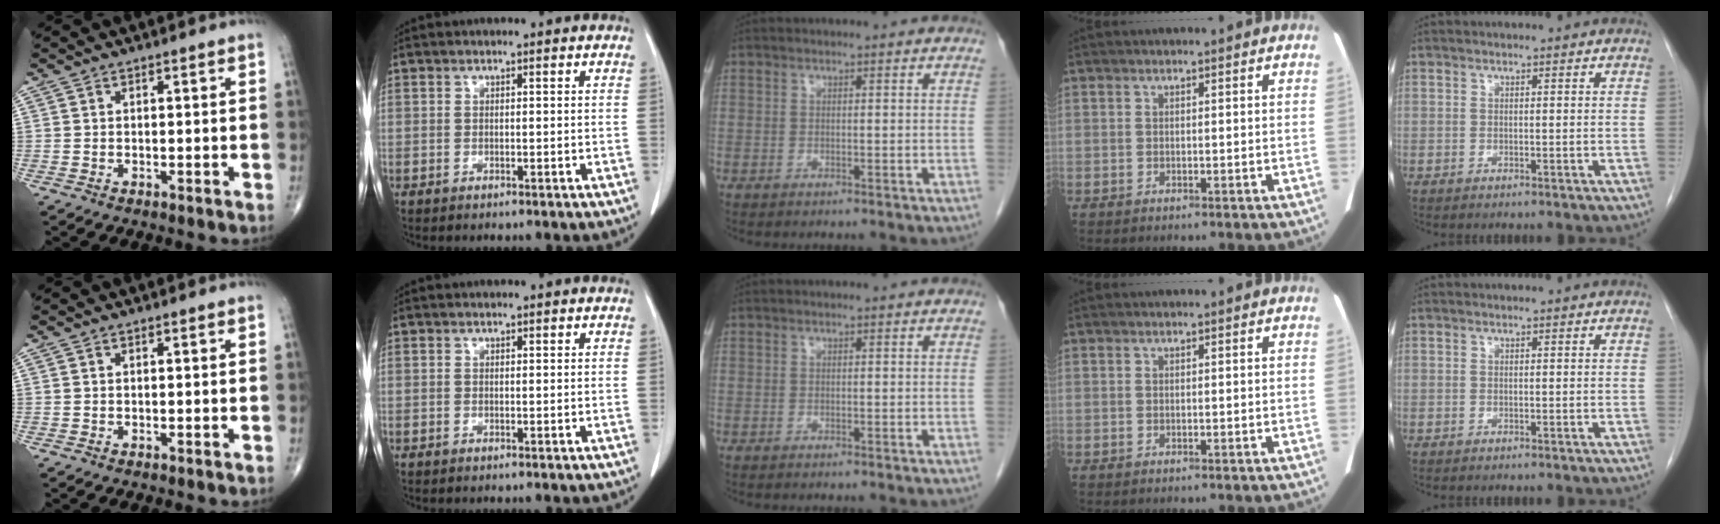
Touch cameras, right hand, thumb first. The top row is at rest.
{}